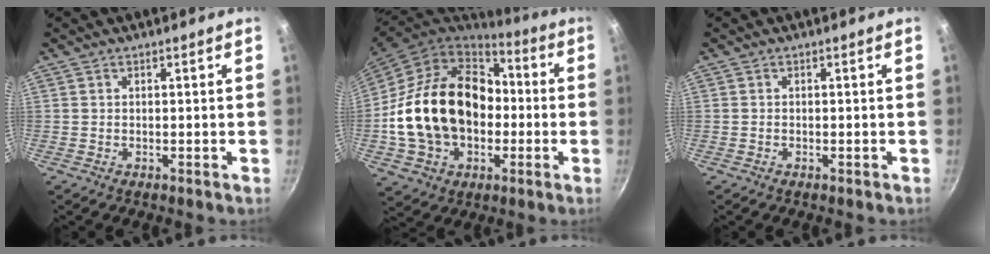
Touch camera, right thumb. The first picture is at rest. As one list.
[{"total": 23.9, "force": [-1.3, 17.6, 16.0], "torque": [-0.261, 0.049, -0.010]}, {"total": 0.0}]